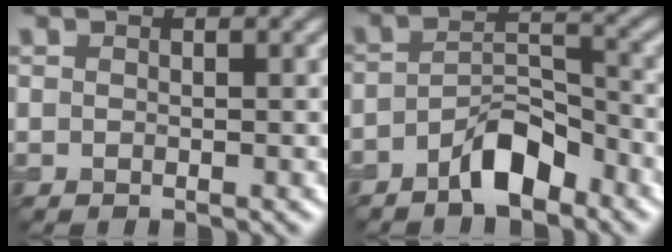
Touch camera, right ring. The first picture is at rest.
{"total": 4.5, "force": [-3.0, 1.7, 2.9], "torque": [-0.047, 0.012, -0.055]}